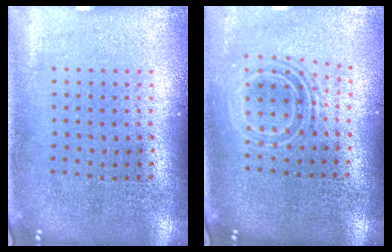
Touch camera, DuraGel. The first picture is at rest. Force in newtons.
{"total": 1.7, "press": 1.4, "slide": 1.1}